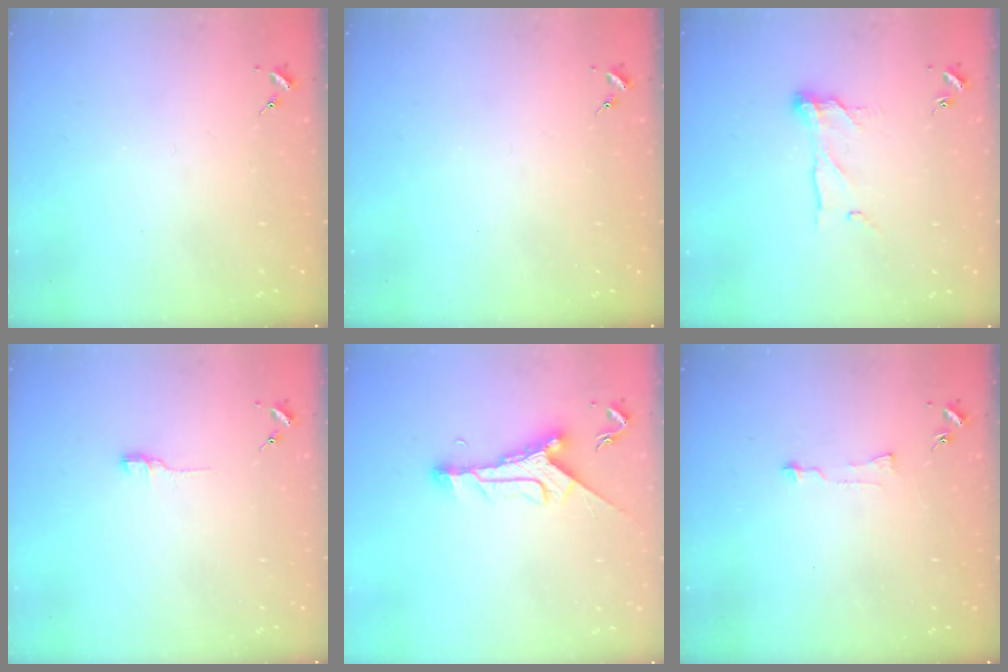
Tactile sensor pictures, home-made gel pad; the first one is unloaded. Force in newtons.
{"total": 0.0}
{"total": 9.5, "press": 9.5, "slide": 0.4}
{"total": 6.1, "press": 6.1, "slide": 0.6}
{"total": 9.6, "press": 9.6, "slide": 0.5}
{"total": 3.9, "press": 3.8, "slide": 0.3}